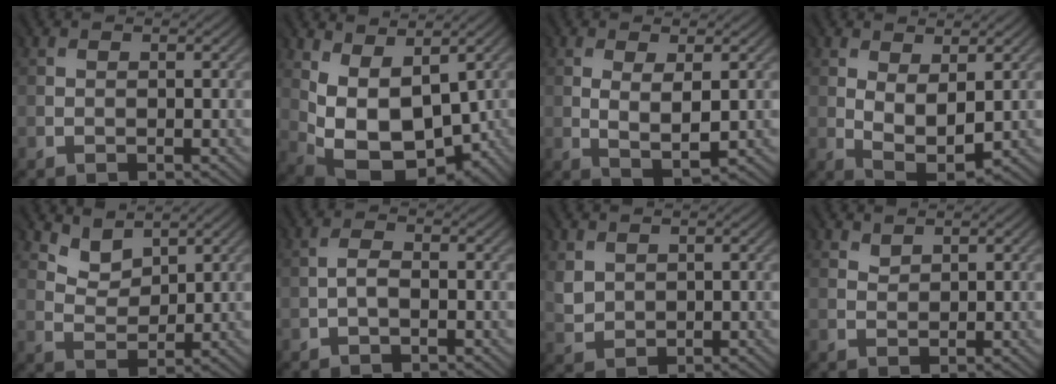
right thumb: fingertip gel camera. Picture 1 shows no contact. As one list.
[{"total": 10.7, "force": [0.8, 6.6, 8.4], "torque": [-0.172, -0.030, 0.031]}, {"total": 3.9, "force": [0.4, 1.6, 3.5], "torque": [-0.076, -0.008, 0.015]}, {"total": 5.3, "force": [0.9, 2.8, 4.4], "torque": [-0.096, -0.009, 0.025]}, {"total": 3.4, "force": [3.1, 1.3, 0.7], "torque": [-0.021, -0.007, 0.065]}, {"total": 1.1, "force": [-0.7, 0.3, 0.7], "torque": [-0.015, 0.001, -0.014]}, {"total": 2.8, "force": [1.4, 2.2, 0.9], "torque": [-0.032, -0.004, 0.031]}, {"total": 1.1, "force": [1.0, 0.1, -0.5], "torque": [0.007, -0.002, 0.024]}]